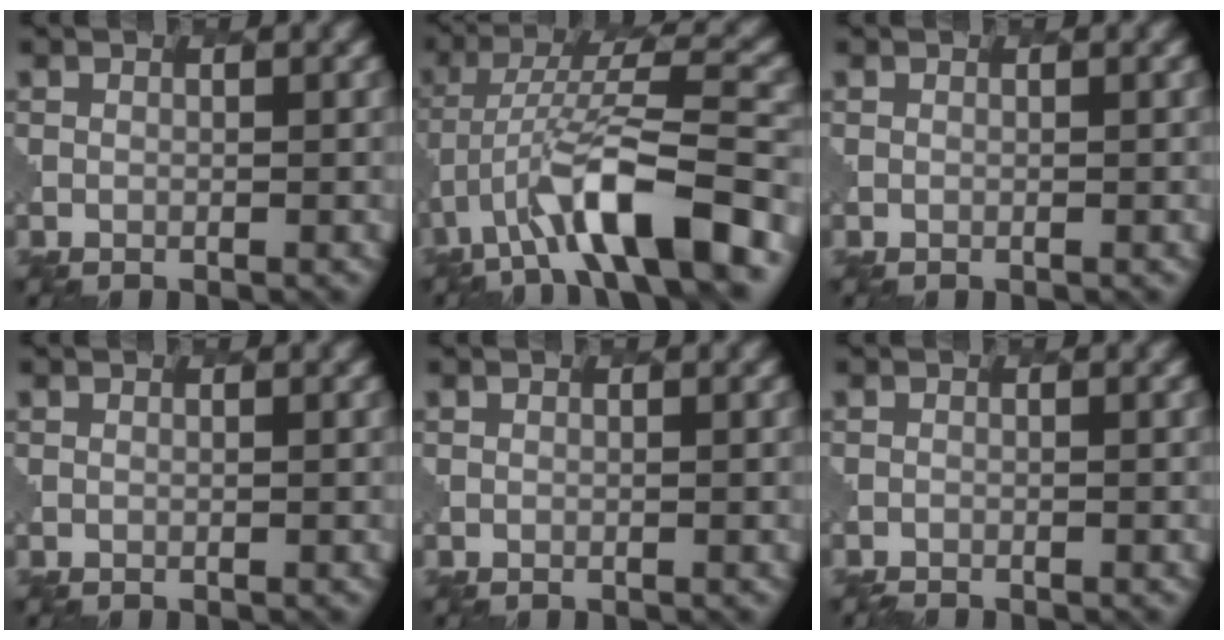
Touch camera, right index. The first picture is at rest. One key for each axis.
{"total": 9.7, "fx": -4.7, "fy": 2.3, "fz": 8.1, "tx": -0.151, "ty": 0.016, "tz": -0.080}
{"total": 0.0}
{"total": 0.0}
{"total": 0.0}
{"total": 1.1, "fx": -1.1, "fy": 0.2, "fz": 0.1, "tx": 0.005, "ty": -0.006, "tz": -0.019}